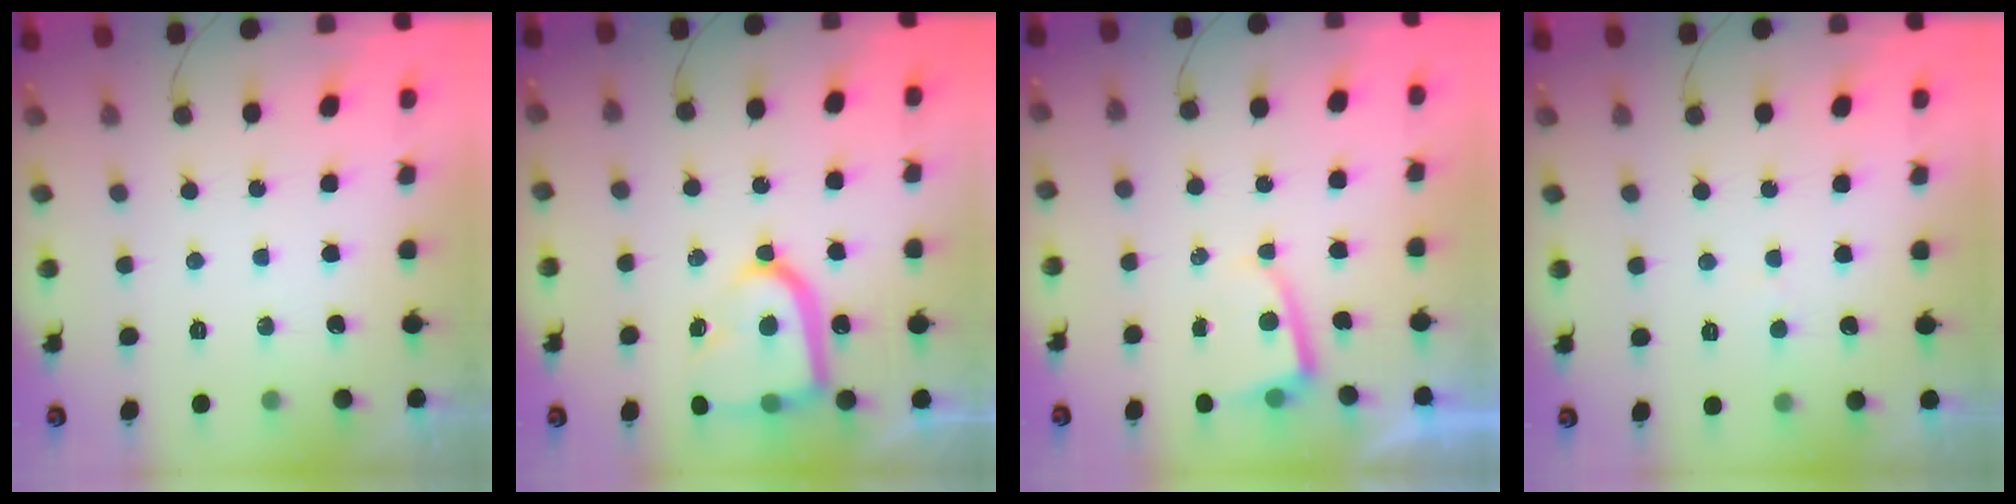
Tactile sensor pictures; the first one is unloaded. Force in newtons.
{"total": 16.0, "press": 15.9, "slide": 1.6}
{"total": 2.6, "press": 2.6, "slide": 0.3}
{"total": 1.7, "press": 1.7, "slide": 0.1}